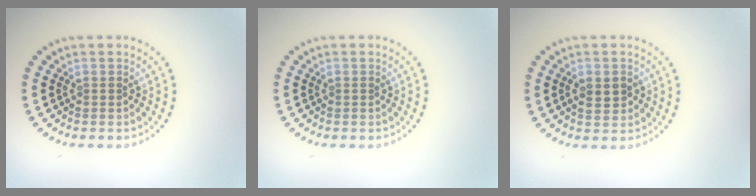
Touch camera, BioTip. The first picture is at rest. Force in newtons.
{"total": 0.0}
{"total": 2.3, "press": 2.3, "slide": 0.2}